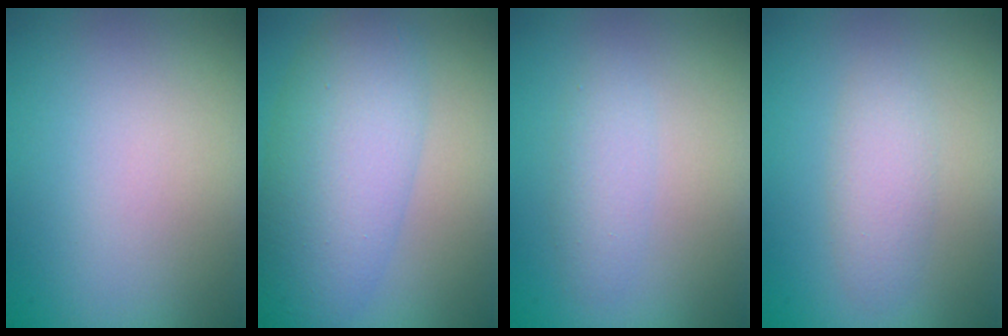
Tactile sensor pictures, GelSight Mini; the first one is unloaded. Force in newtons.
{"total": 7.4, "press": 7.4, "slide": 0.2}
{"total": 1.9, "press": 1.9, "slide": 0.0}
{"total": 2.3, "press": 2.3, "slide": 0.0}